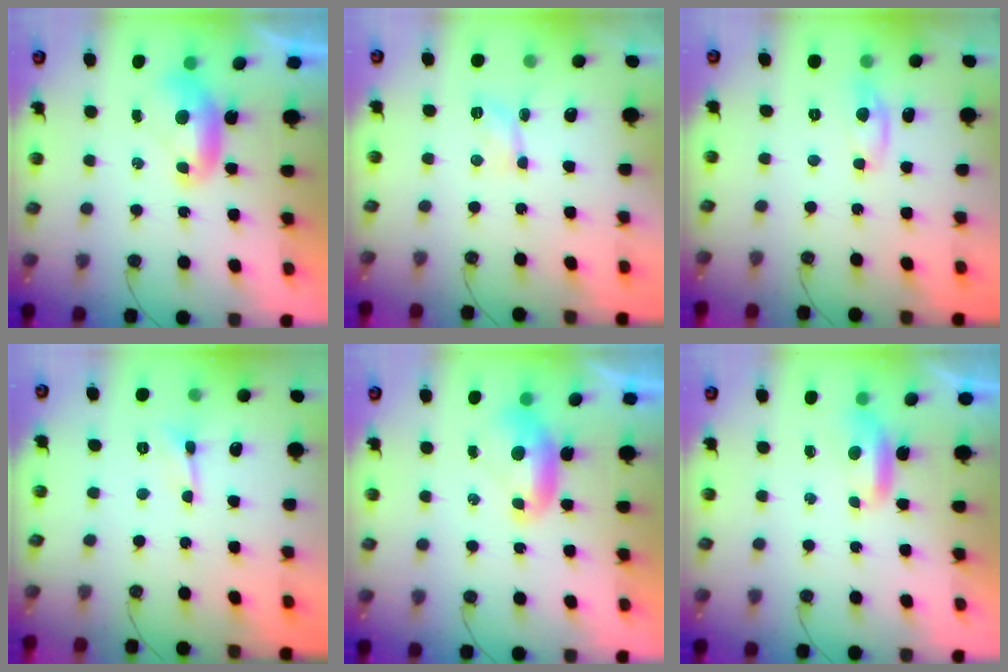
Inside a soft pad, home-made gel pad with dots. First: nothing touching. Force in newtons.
{"total": 2.9, "press": 2.9, "slide": 0.5}
{"total": 2.6, "press": 2.6, "slide": 0.2}
{"total": 0.0}
{"total": 0.0}
{"total": 1.6, "press": 1.6, "slide": 0.3}